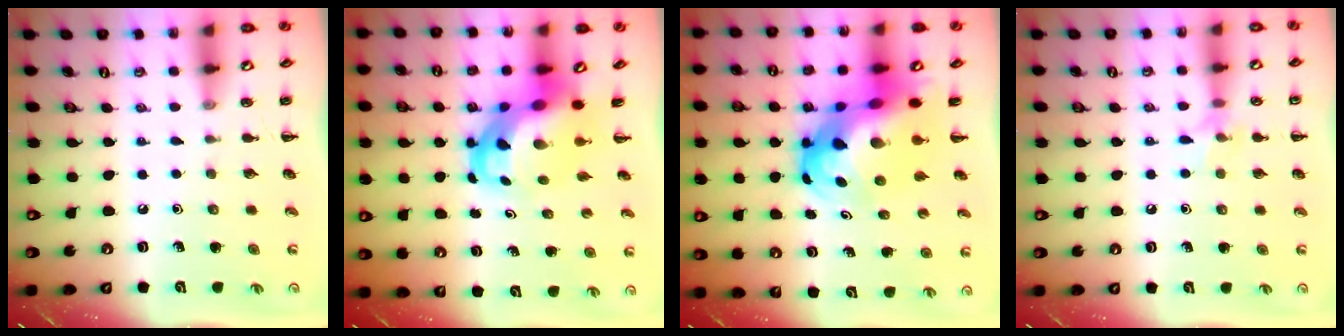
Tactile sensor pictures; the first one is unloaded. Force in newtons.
{"total": 8.1, "press": 7.7, "slide": 2.3}
{"total": 13.4, "press": 12.9, "slide": 3.5}
{"total": 6.7, "press": 6.4, "slide": 1.8}